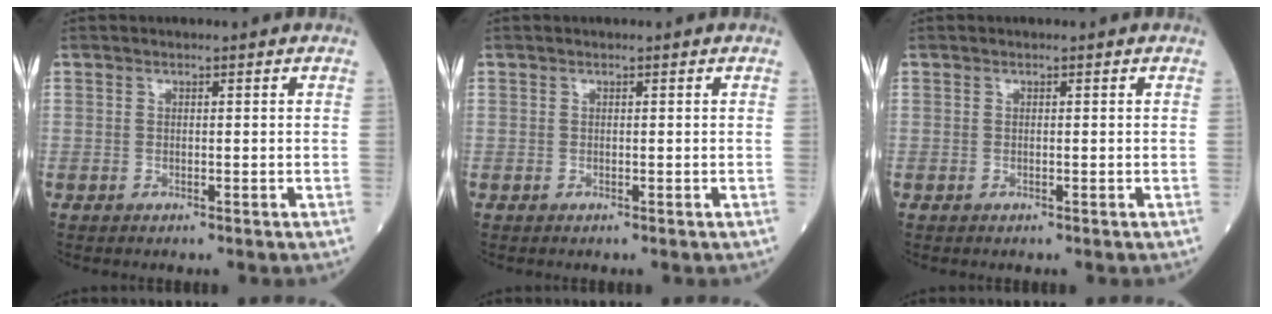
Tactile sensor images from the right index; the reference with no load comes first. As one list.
[{"total": 0.0}, {"total": 0.0}]